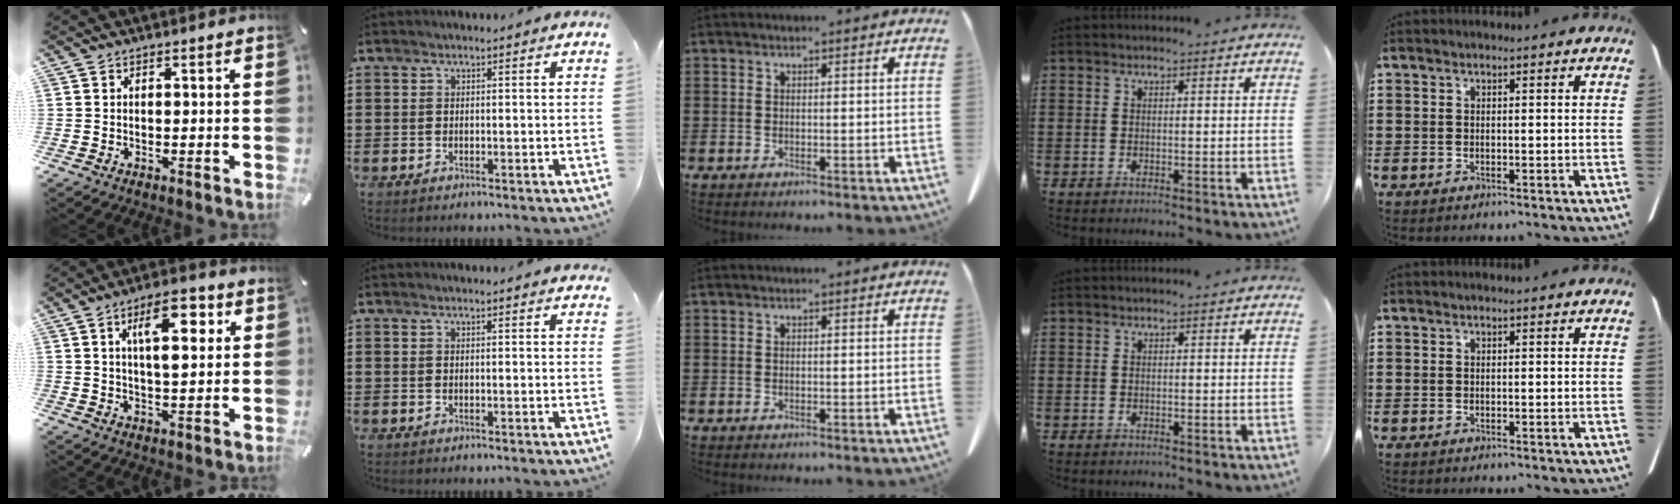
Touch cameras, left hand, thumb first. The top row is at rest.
{"thumb": {"total": 11.6, "force": [4.5, 5.0, 9.5], "torque": [-0.143, -0.006, 0.070]}, "index": {"total": 1.2, "force": [1.1, 0.0, 0.4], "torque": [-0.010, -0.001, 0.021]}}